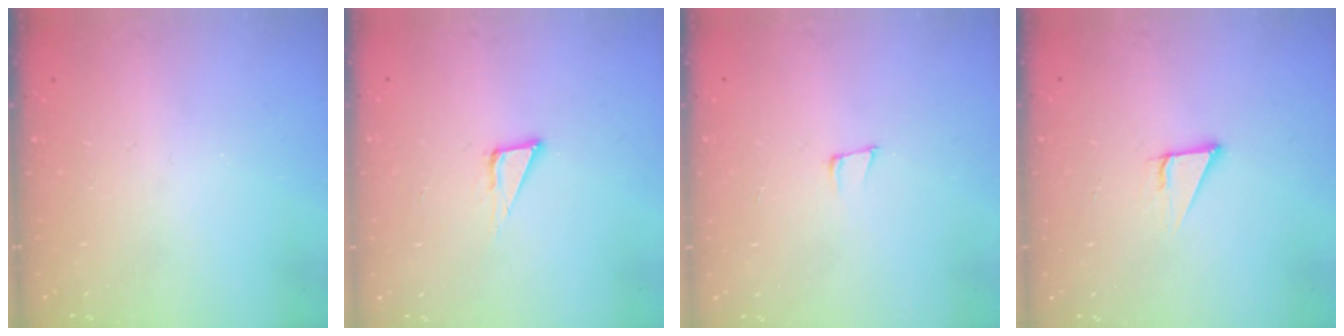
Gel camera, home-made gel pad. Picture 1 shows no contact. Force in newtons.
{"total": 6.4, "press": 6.4, "slide": 0.4}
{"total": 6.7, "press": 5.8, "slide": 3.2}
{"total": 2.8, "press": 2.8, "slide": 0.2}